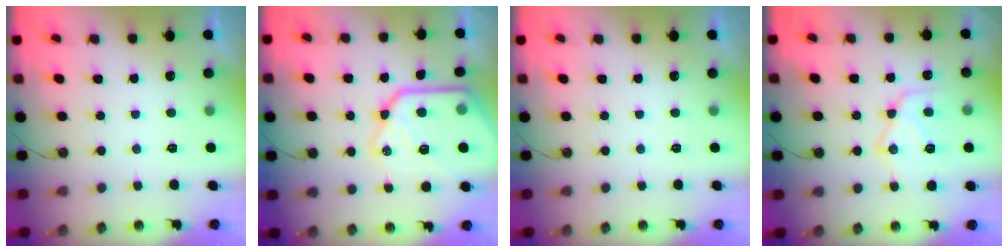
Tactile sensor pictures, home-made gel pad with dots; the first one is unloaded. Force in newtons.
{"total": 23.8, "press": 23.7, "slide": 2.1}
{"total": 0.0}
{"total": 13.5, "press": 13.4, "slide": 1.2}